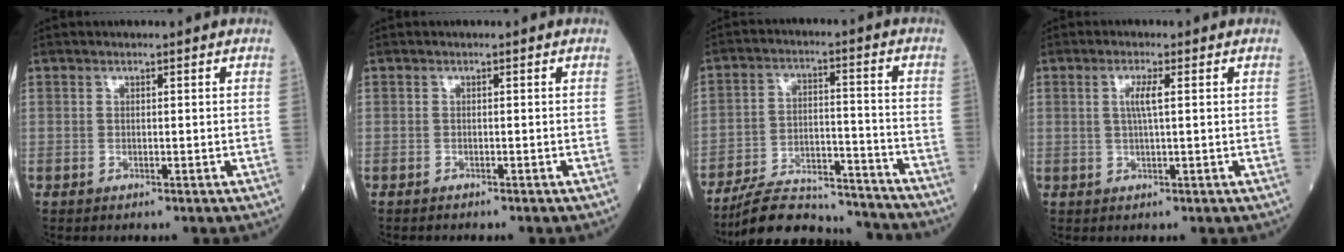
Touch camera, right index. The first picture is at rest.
{"total": 0.6, "force": [-0.6, 0.1, 0.1], "torque": [-0.007, -0.002, -0.012]}
{"total": 15.6, "force": [-14.9, 2.8, 3.7], "torque": [-0.057, 0.021, -0.229]}
{"total": 3.1, "force": [0.5, 0.1, 3.1], "torque": [-0.063, 0.001, 0.009]}